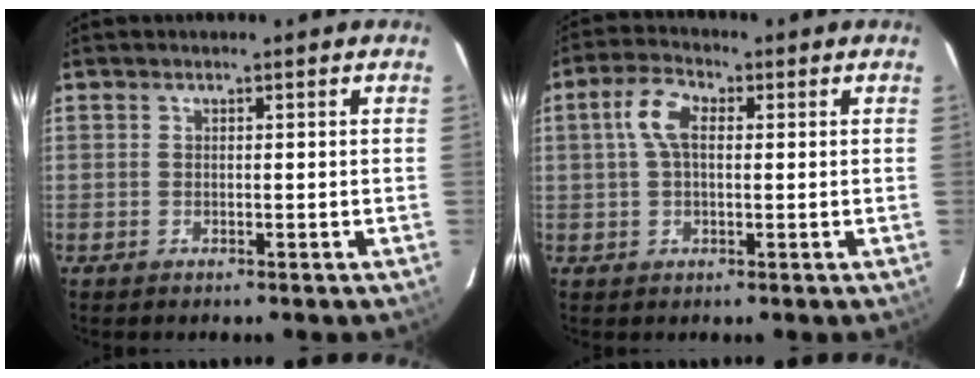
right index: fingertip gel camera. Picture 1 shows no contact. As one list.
[{"total": 5.7, "force": [0.9, 3.0, 4.7], "torque": [-0.096, 0.018, 0.018]}]